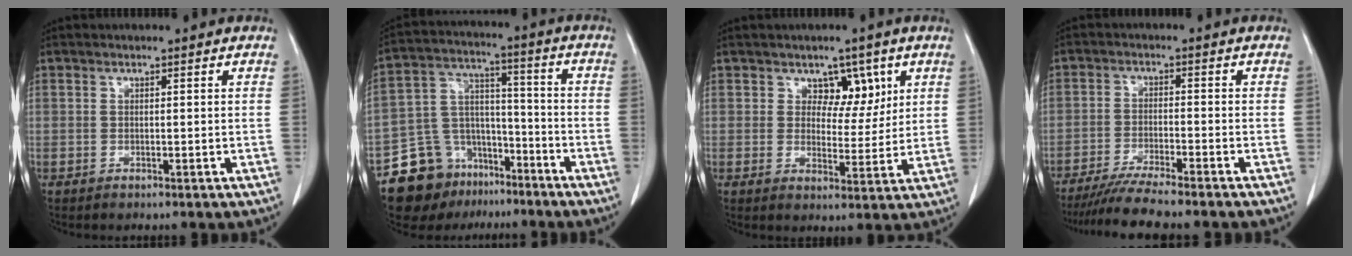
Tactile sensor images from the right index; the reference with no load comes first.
{"total": 13.6, "force": [-9.9, 8.7, 3.5], "torque": [-0.064, 0.065, -0.164]}
{"total": 5.1, "force": [2.6, 3.4, 2.7], "torque": [-0.023, 0.001, 0.040]}
{"total": 9.6, "force": [-8.4, -0.3, 4.7], "torque": [-0.065, -0.024, -0.134]}